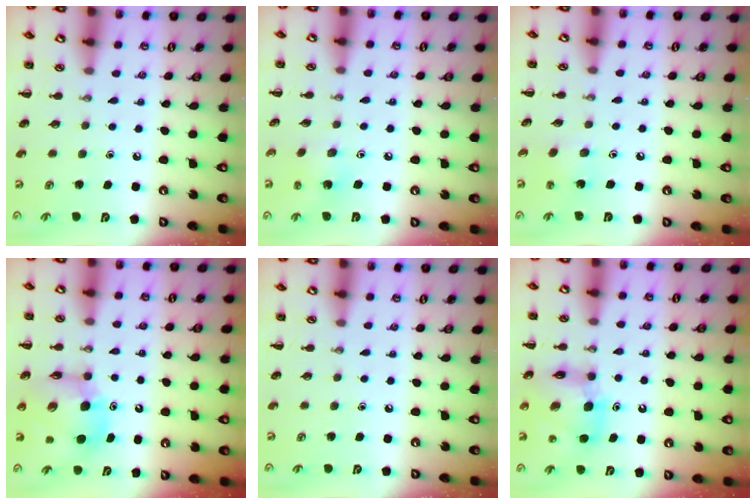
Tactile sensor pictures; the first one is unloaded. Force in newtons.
{"total": 2.5, "press": 2.4, "slide": 0.7}
{"total": 2.1, "press": 2.0, "slide": 0.6}
{"total": 9.3, "press": 8.8, "slide": 2.8}
{"total": 0.0}
{"total": 10.3, "press": 10.0, "slide": 2.7}